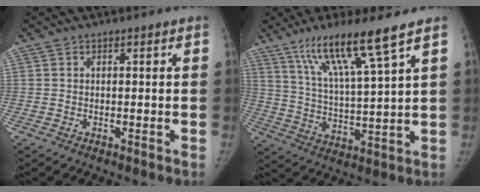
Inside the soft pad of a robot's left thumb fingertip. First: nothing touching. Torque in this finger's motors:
{"motor_torque": [1.80, 0.43, 1.25, -1.52, 0.49]}